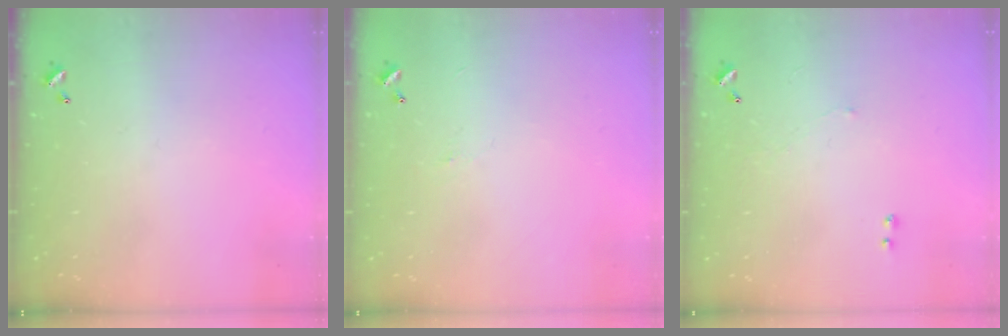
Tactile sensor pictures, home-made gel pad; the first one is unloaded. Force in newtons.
{"total": 1.8, "press": 1.7, "slide": 0.6}
{"total": 1.2, "press": 1.0, "slide": 0.6}